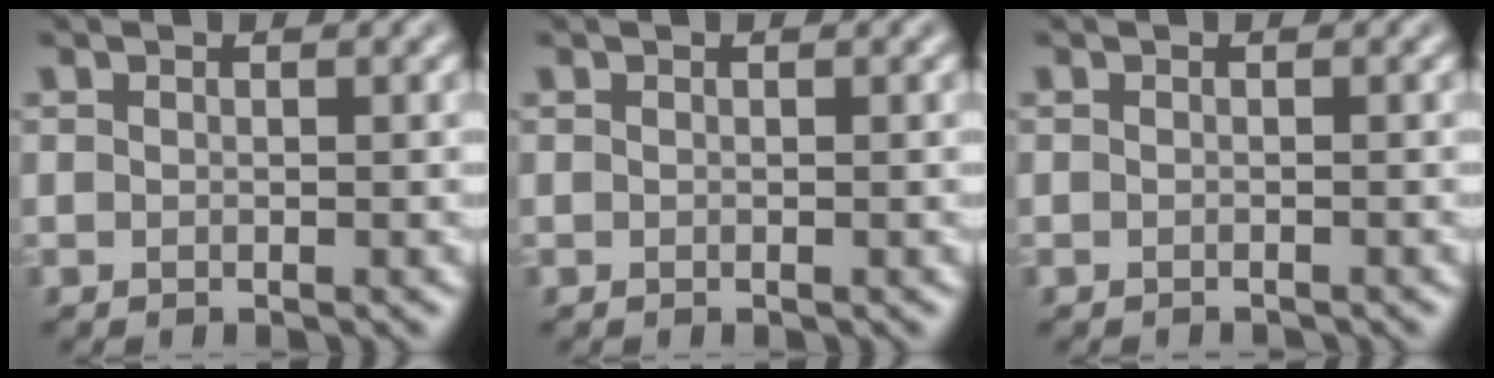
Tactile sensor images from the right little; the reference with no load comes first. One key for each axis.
{"total": 0.0}
{"total": 1.1, "fx": -1.0, "fy": 0.0, "fz": 0.1, "tx": 0.002, "ty": -0.004, "tz": -0.018}